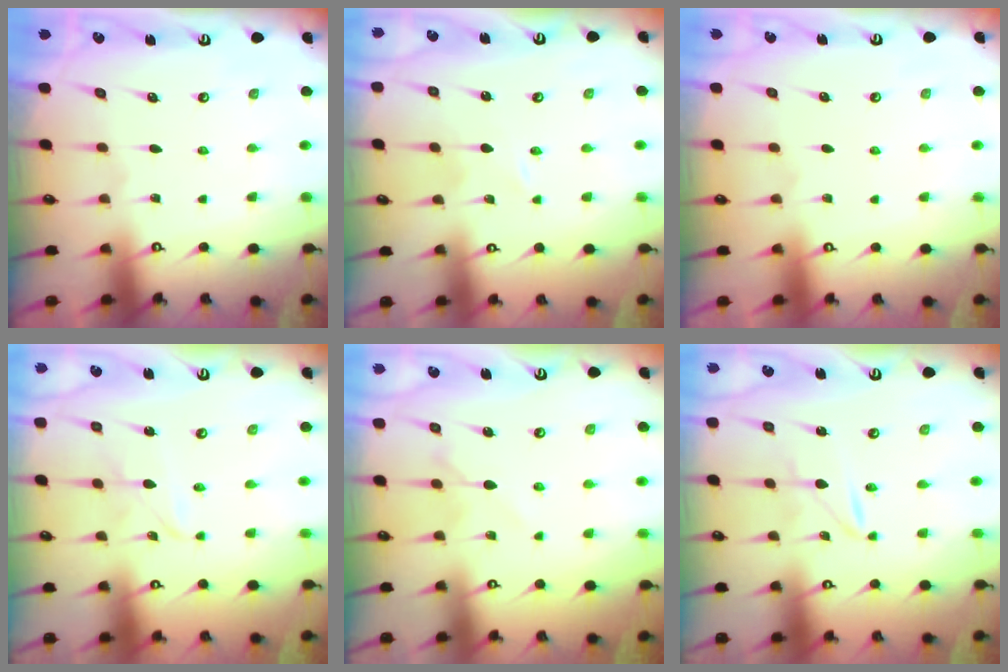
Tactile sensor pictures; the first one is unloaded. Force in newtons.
{"total": 0.0}
{"total": 0.0}
{"total": 2.5, "press": 2.5, "slide": 0.2}
{"total": 6.3, "press": 6.2, "slide": 0.8}
{"total": 1.6, "press": 1.5, "slide": 0.2}